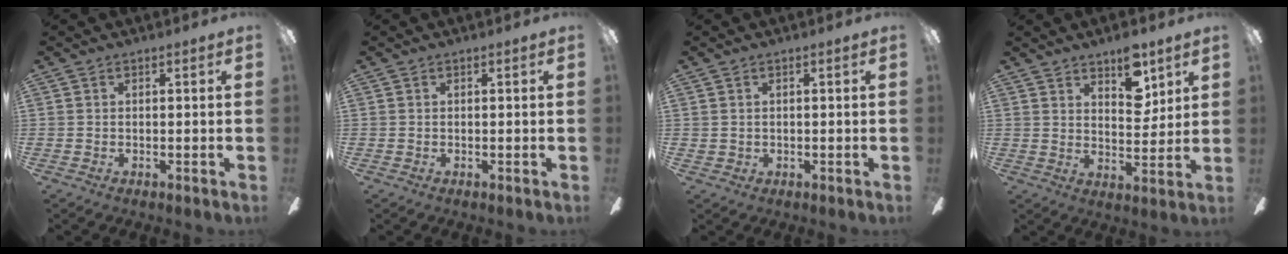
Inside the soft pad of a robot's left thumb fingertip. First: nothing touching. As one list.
[{"total": 0.0}, {"total": 1.2, "force": [0.5, 1.0, 0.3], "torque": [-0.008, 0.004, 0.008]}, {"total": 9.6, "force": [6.4, 4.3, 5.7], "torque": [-0.071, -0.029, 0.107]}]